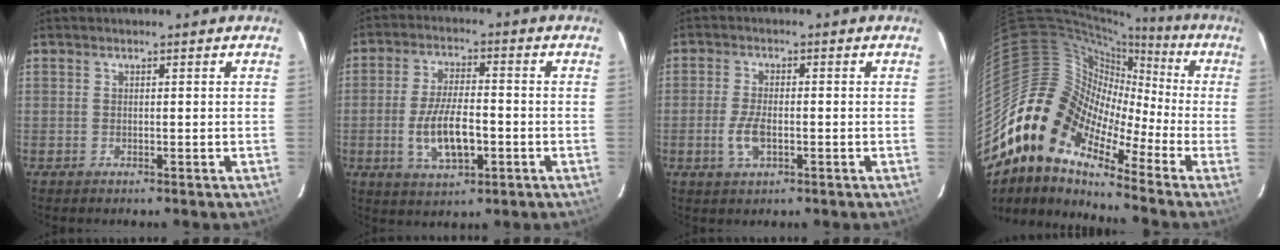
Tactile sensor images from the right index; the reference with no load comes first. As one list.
[{"total": 9.9, "force": [-2.6, 4.0, 8.6], "torque": [-0.171, -0.007, -0.041]}, {"total": 4.8, "force": [-1.4, 2.2, 4.0], "torque": [-0.090, -0.003, -0.027]}, {"total": 12.9, "force": [-5.7, 8.7, 7.6], "torque": [-0.112, 0.013, -0.131]}]